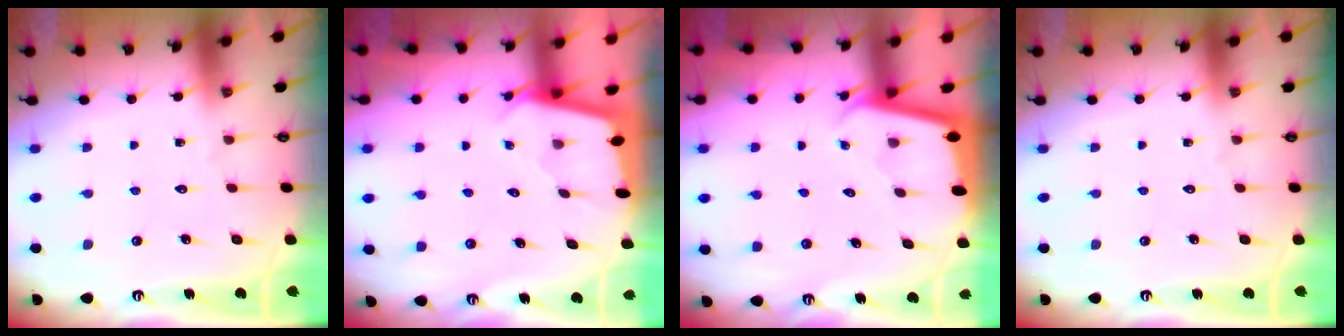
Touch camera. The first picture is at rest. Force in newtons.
{"total": 1.9, "press": 1.9, "slide": 0.1}
{"total": 1.9, "press": 1.9, "slide": 0.1}
{"total": 0.0}